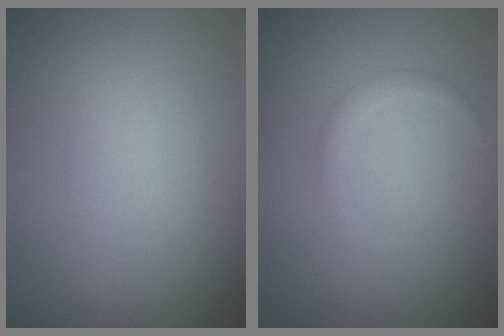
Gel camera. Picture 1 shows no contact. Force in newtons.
{"total": 1.1, "press": 1.1, "slide": 0.1}